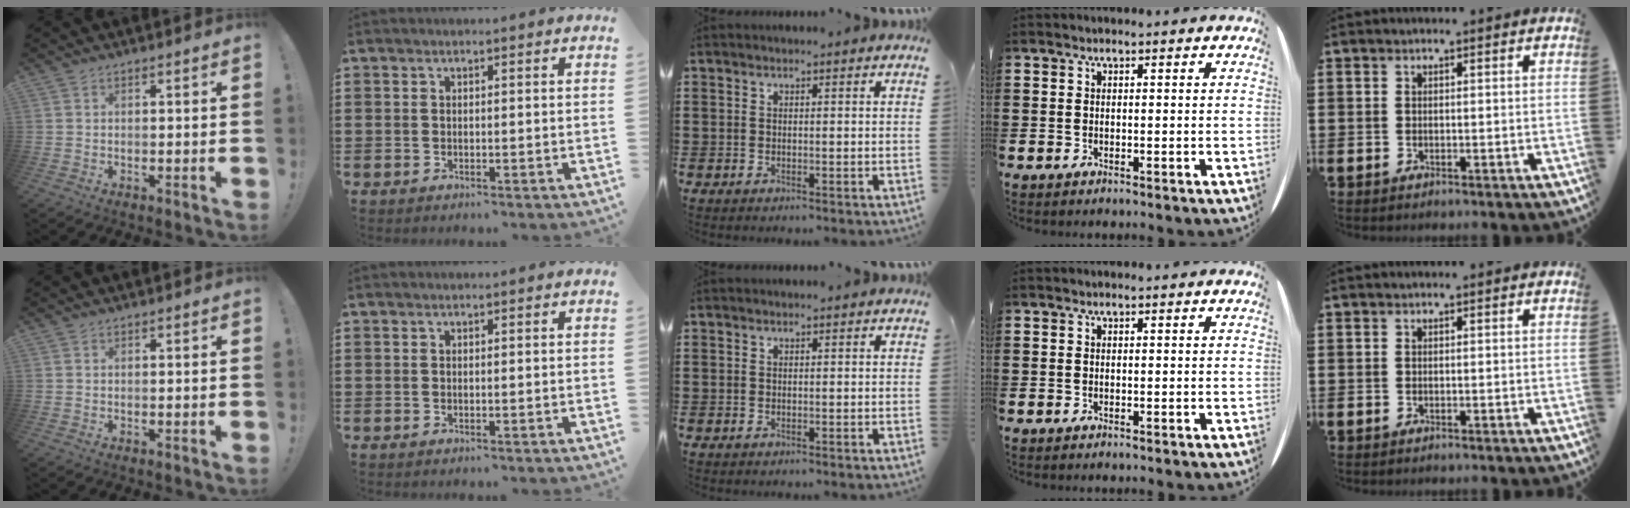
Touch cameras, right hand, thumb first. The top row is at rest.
{}